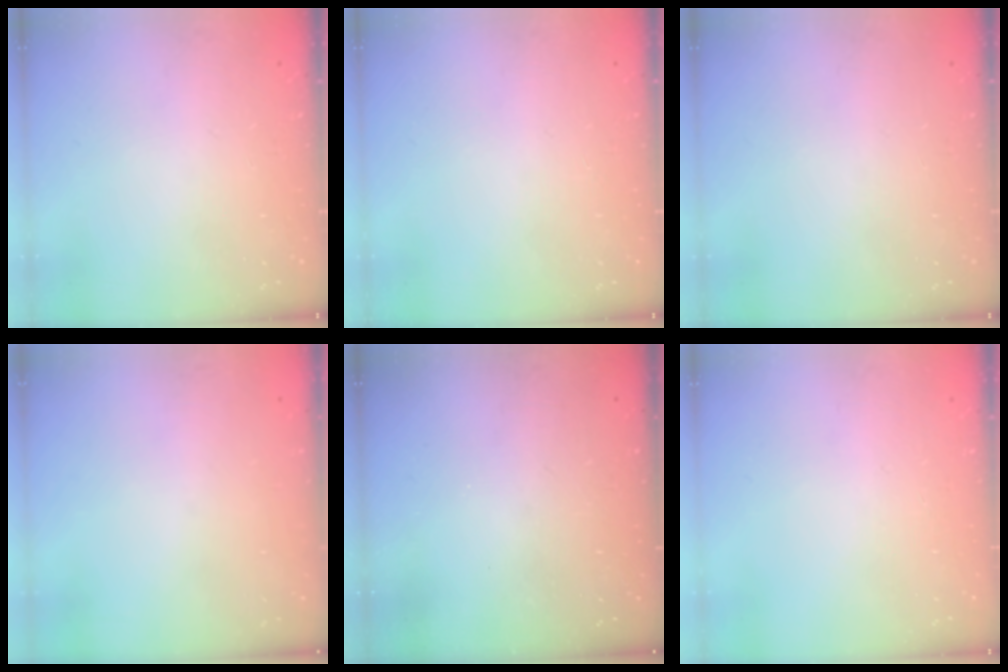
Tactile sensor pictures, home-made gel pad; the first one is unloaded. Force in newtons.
{"total": 0.0}
{"total": 0.0}
{"total": 3.0, "press": 3.0, "slide": 0.1}
{"total": 3.2, "press": 3.2, "slide": 0.1}
{"total": 0.0}